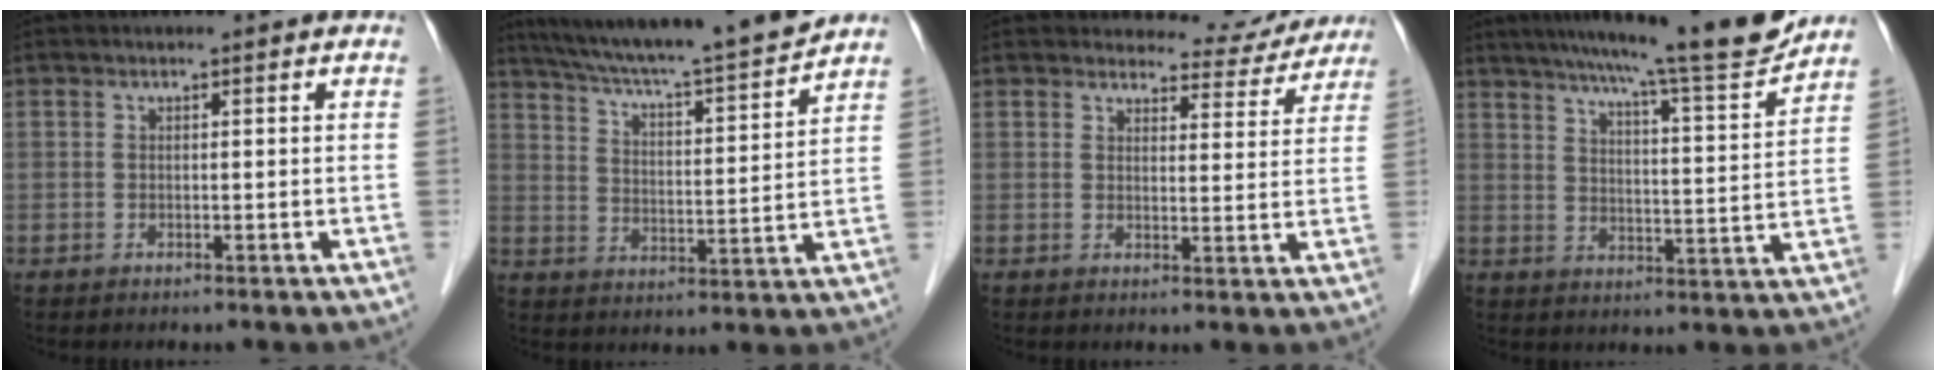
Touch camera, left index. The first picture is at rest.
{"total": 17.1, "force": [15.6, -0.6, 7.1], "torque": [-0.121, -0.012, 0.236]}
{"total": 7.8, "force": [7.5, 2.2, 0.1], "torque": [0.011, -0.013, 0.078]}
{"total": 15.6, "force": [13.8, -0.5, 7.3], "torque": [-0.110, -0.020, 0.189]}